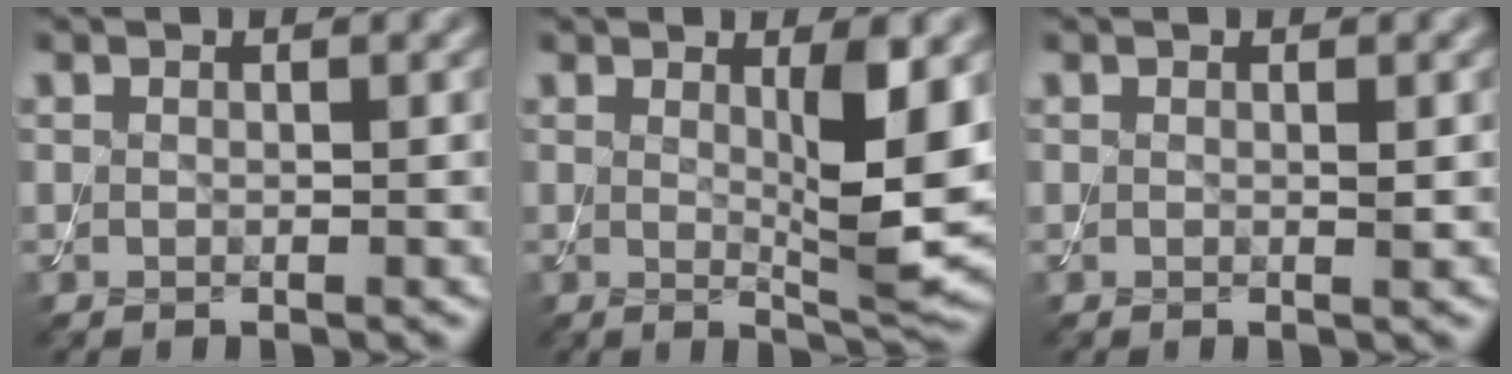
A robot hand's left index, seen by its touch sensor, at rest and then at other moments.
{"total": 5.4, "force": [0.9, 1.0, 5.2], "torque": [-0.077, -0.014, 0.017]}
{"total": 0.5, "force": [0.1, 0.0, 0.5], "torque": [-0.006, -0.001, 0.000]}